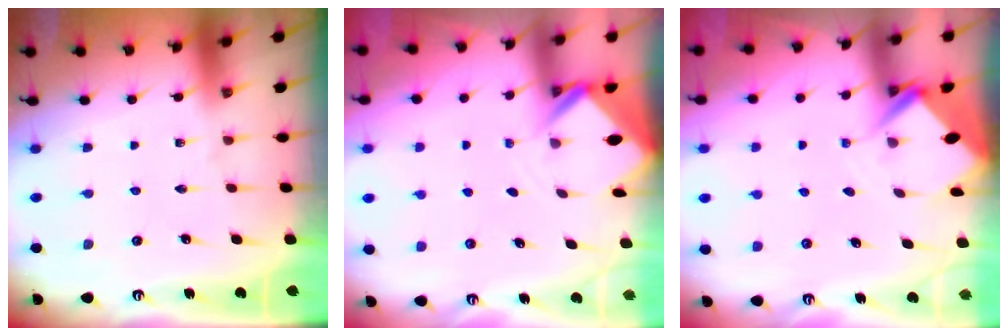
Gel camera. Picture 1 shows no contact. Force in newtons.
{"total": 2.6, "press": 2.6, "slide": 0.1}
{"total": 3.9, "press": 3.9, "slide": 0.3}